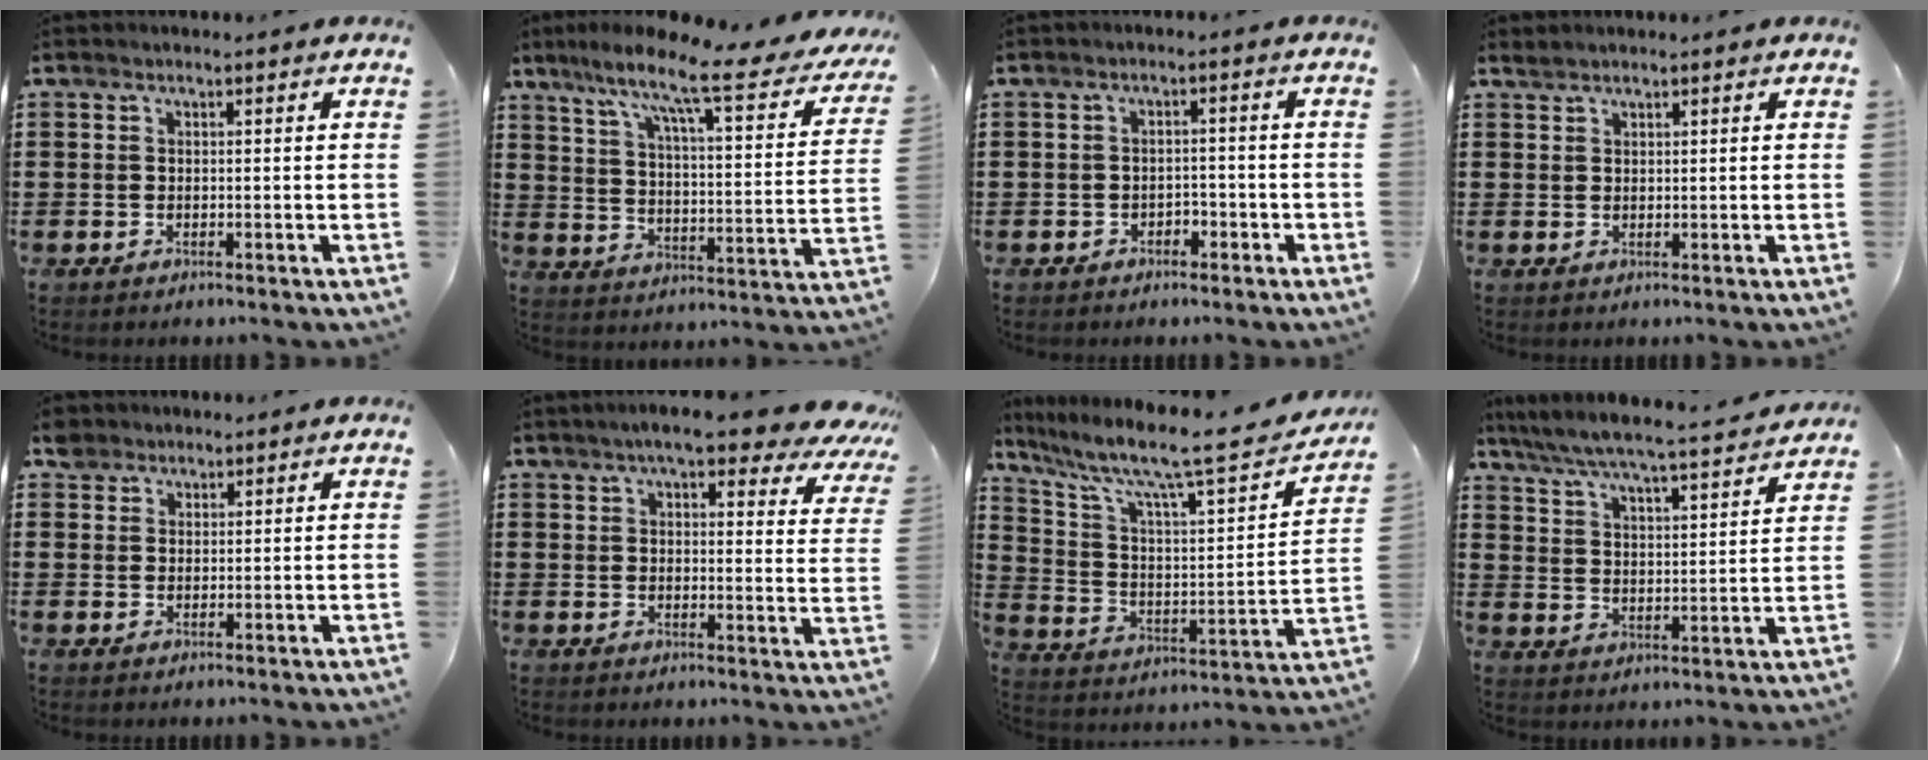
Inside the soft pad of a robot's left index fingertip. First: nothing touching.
{"total": 11.5, "force": [8.4, 0.9, 7.8], "torque": [-0.156, -0.060, 0.125]}
{"total": 2.1, "force": [-1.9, 0.9, 0.4], "torque": [-0.015, 0.003, -0.042]}
{"total": 1.1, "force": [1.1, 0.0, 0.3], "torque": [-0.008, 0.000, 0.021]}
{"total": 2.4, "force": [1.9, 1.4, 0.2], "torque": [-0.013, 0.008, 0.038]}
{"total": 7.7, "force": [6.4, 0.9, 4.0], "torque": [-0.081, -0.020, 0.112]}
{"total": 10.7, "force": [8.2, 1.4, 6.8], "torque": [-0.155, -0.054, 0.128]}
{"total": 6.0, "force": [5.7, -0.5, 1.9], "torque": [-0.061, -0.043, 0.093]}